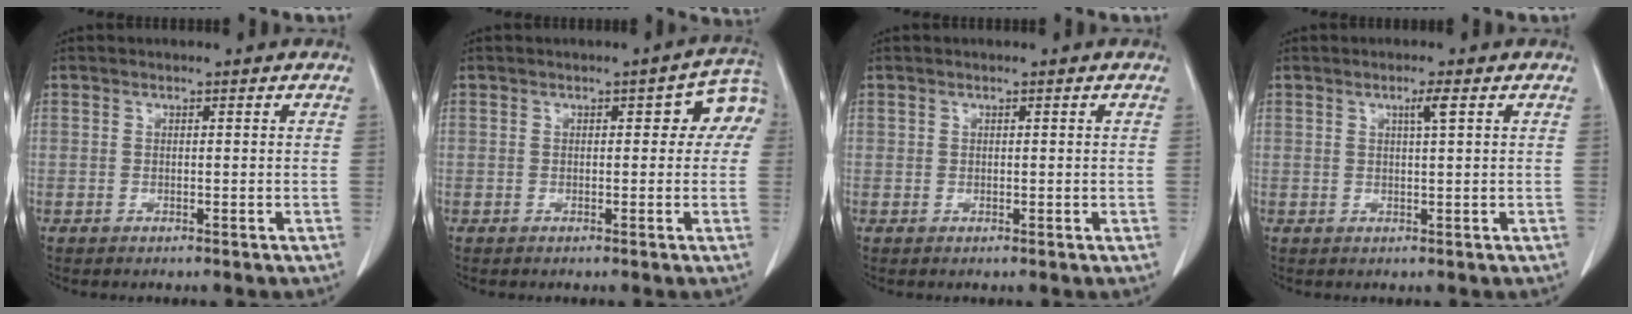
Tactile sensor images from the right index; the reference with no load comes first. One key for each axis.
{"total": 5.5, "fx": 1.1, "fy": 2.6, "fz": 4.7, "tx": -0.048, "ty": 0.029, "tz": 0.009}
{"total": 0.6, "fx": 0.3, "fy": 0.4, "fz": 0.3, "tx": 0.002, "ty": -0.001, "tz": 0.007}
{"total": 2.0, "fx": 0.8, "fy": -0.3, "fz": 1.8, "tx": -0.033, "ty": -0.002, "tz": 0.014}